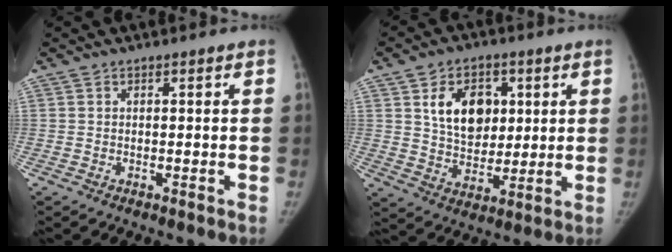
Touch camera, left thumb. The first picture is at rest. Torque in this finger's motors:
{"motor_torque": [1.39, 1.04, 0.41, -0.60, 0.04]}